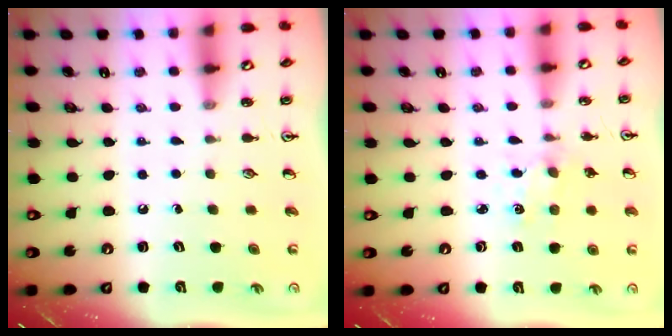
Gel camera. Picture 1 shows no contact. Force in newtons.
{"total": 1.0, "press": 1.0, "slide": 0.2}